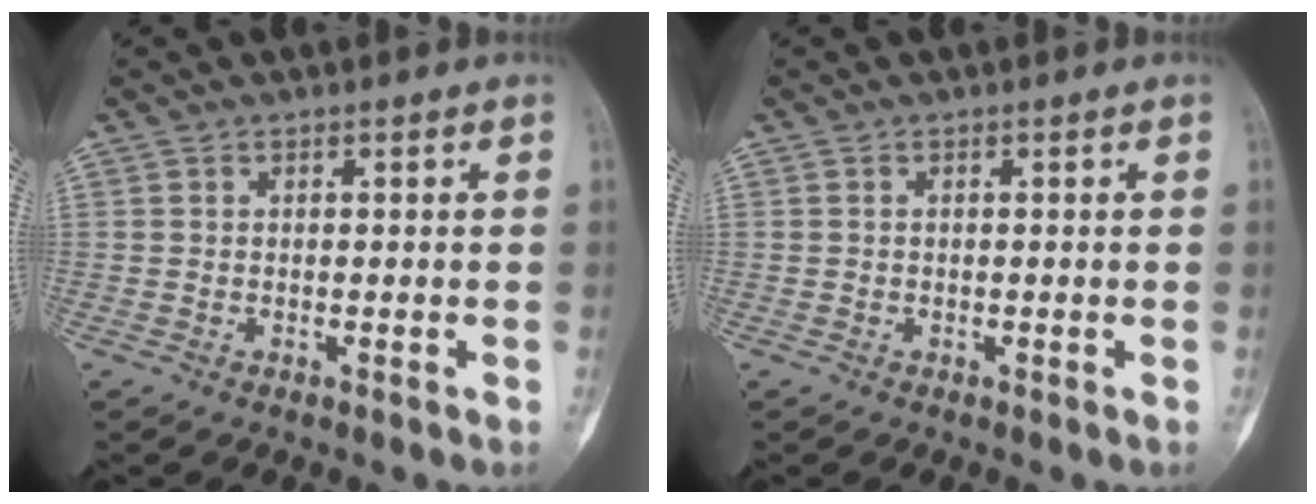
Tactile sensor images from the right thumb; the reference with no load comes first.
{"total": 0.0}